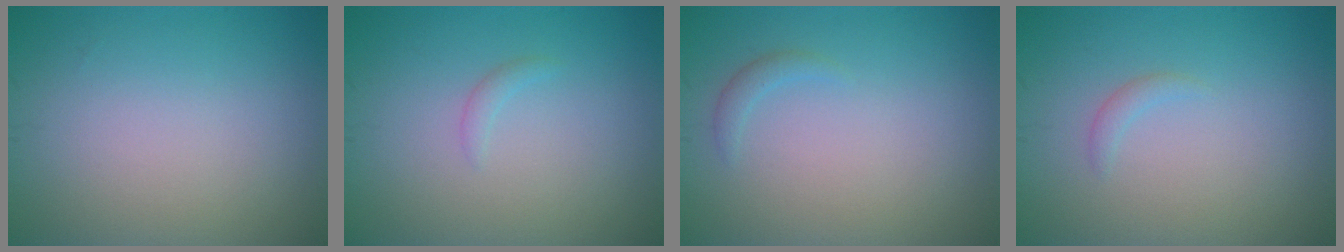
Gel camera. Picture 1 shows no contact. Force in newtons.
{"total": 0.7, "press": 0.7, "slide": 0.1}
{"total": 0.9, "press": 0.9, "slide": 0.0}
{"total": 0.8, "press": 0.8, "slide": 0.1}